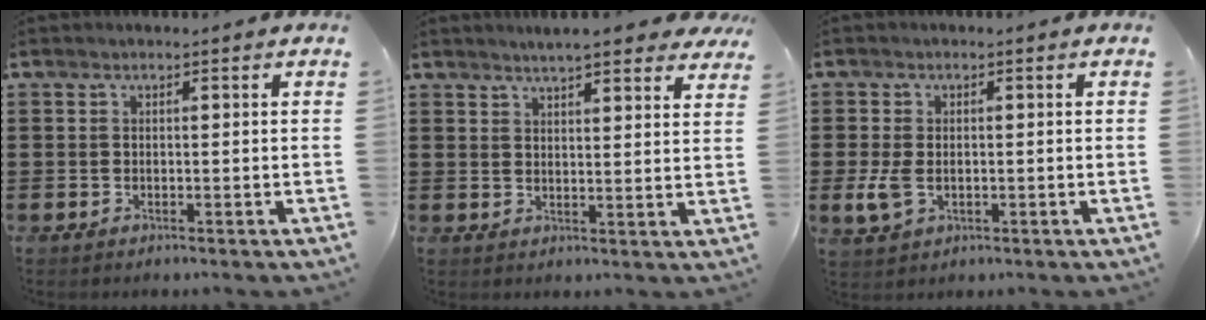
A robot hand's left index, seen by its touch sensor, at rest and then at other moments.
{"total": 4.7, "force": [4.4, 0.0, 1.8], "torque": [-0.040, -0.013, 0.076]}
{"total": 3.5, "force": [-0.5, 2.2, 2.7], "torque": [-0.075, -0.006, -0.013]}